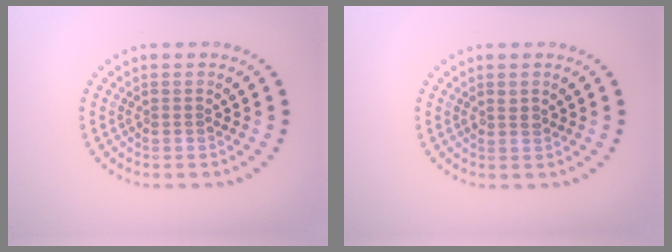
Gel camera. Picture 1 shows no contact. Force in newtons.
{"total": 0.8, "press": 0.7, "slide": 0.3}